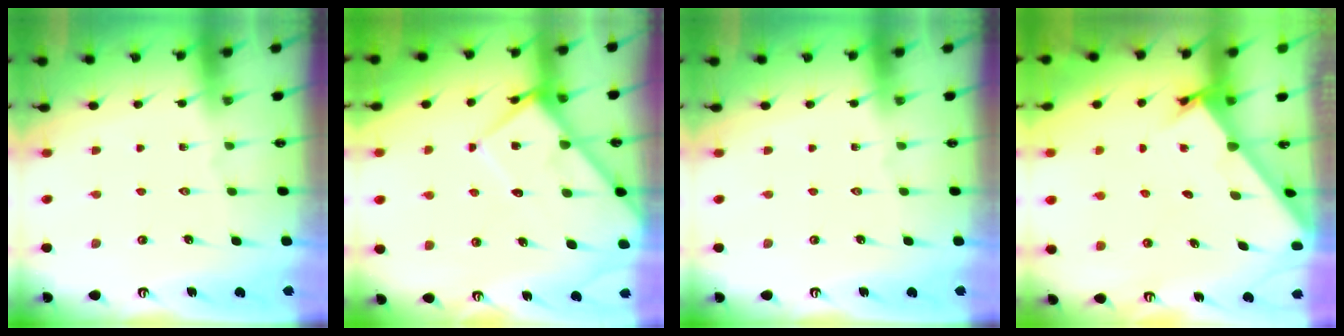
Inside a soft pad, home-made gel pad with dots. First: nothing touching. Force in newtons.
{"total": 10.4, "press": 10.3, "slide": 1.1}
{"total": 0.0}
{"total": 2.0, "press": 2.0, "slide": 0.2}